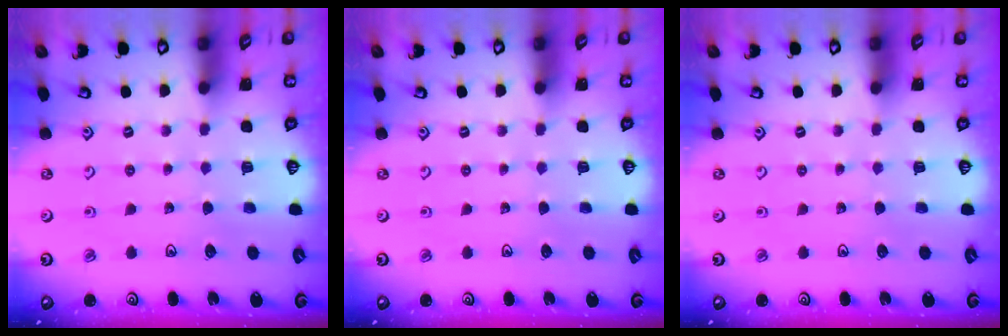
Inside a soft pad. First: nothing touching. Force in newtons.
{"total": 0.0}
{"total": 0.0}